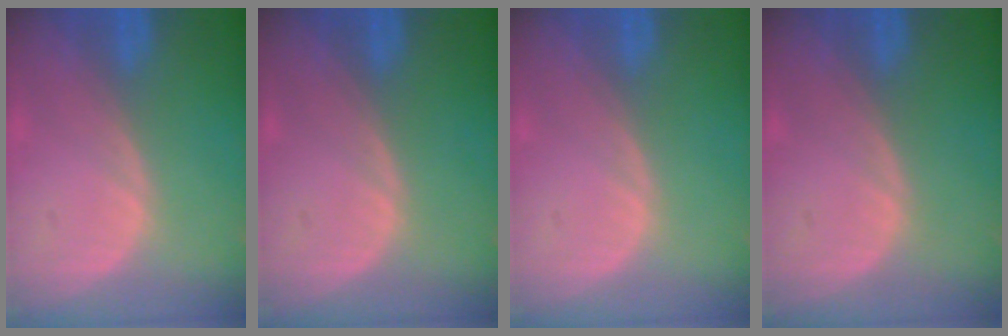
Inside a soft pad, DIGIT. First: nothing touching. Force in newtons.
{"total": 0.0}
{"total": 0.0}
{"total": 0.0}